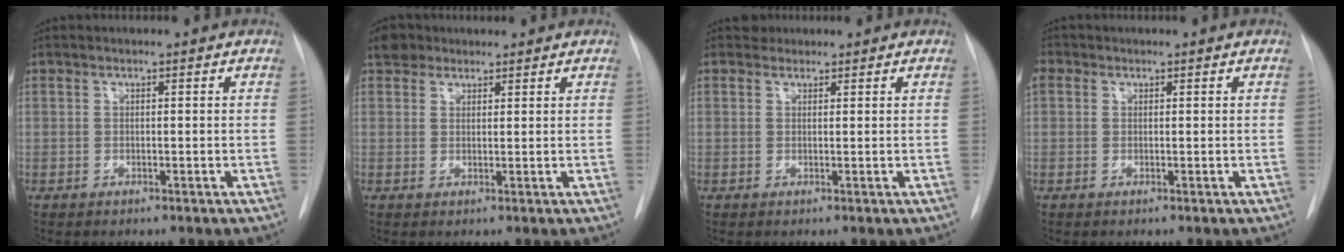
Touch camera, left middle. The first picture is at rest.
{"total": 3.3, "force": [2.6, 2.0, 0.5], "torque": [-0.013, 0.019, 0.044]}
{"total": 1.3, "force": [1.1, 0.5, -0.4], "torque": [0.005, 0.005, 0.015]}
{"total": 2.7, "force": [1.0, 2.4, 1.0], "torque": [-0.029, 0.020, 0.021]}